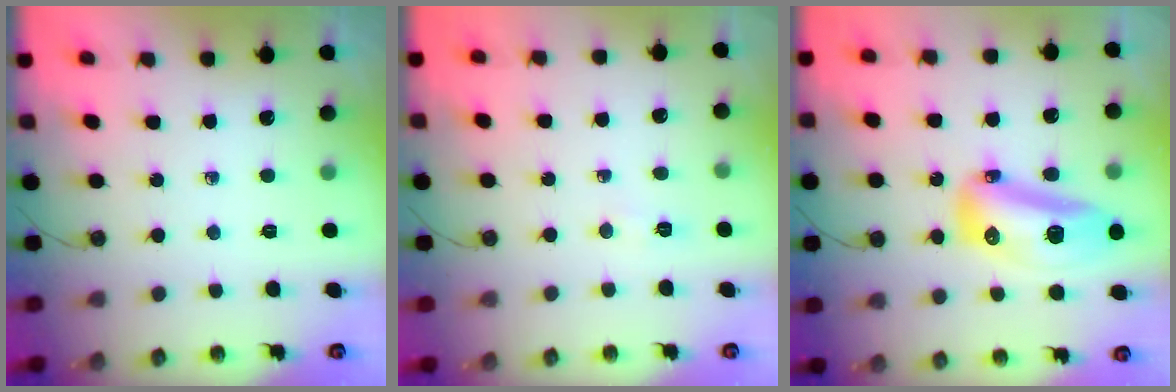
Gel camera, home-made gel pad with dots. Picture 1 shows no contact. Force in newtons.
{"total": 3.9, "press": 3.9, "slide": 0.5}
{"total": 15.6, "press": 15.4, "slide": 2.1}